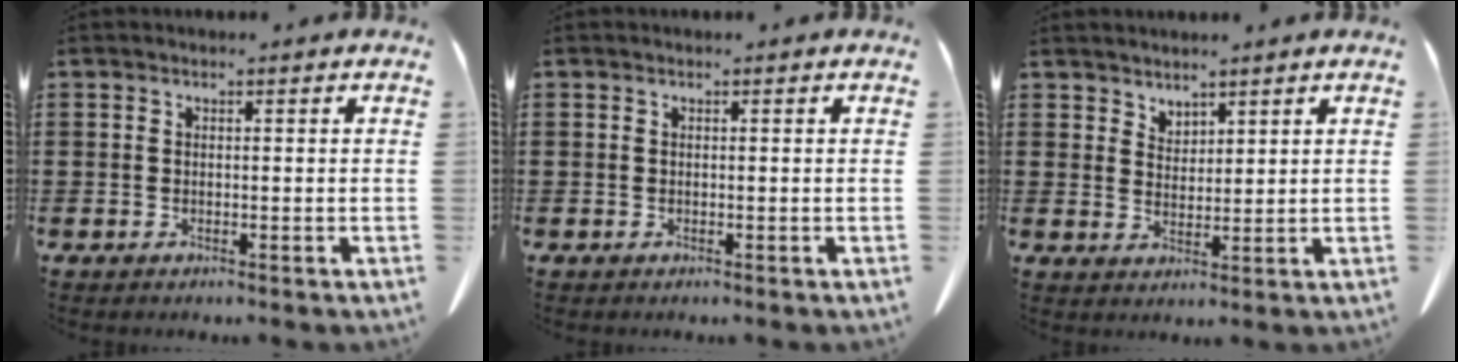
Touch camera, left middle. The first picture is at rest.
{"total": 0.0}
{"total": 2.5, "force": [2.4, 0.6, -0.3], "torque": [-0.001, -0.003, 0.047]}